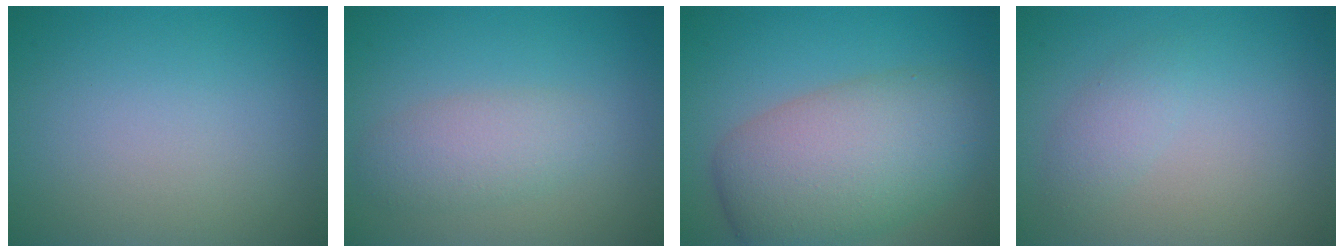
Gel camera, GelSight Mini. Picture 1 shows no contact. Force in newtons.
{"total": 3.0, "press": 3.0, "slide": 0.1}
{"total": 8.9, "press": 8.8, "slide": 0.8}
{"total": 1.5, "press": 1.5, "slide": 0.1}